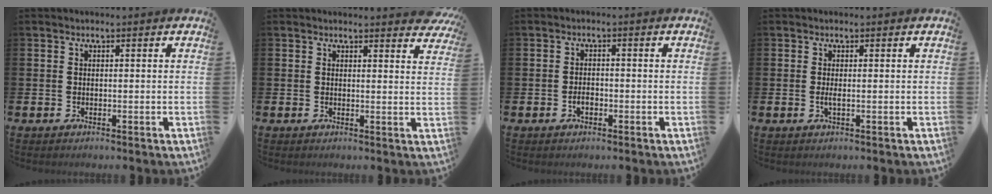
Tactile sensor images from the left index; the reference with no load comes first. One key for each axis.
{"total": 2.5, "fx": 2.5, "fy": 0.2, "fz": 0.1, "tx": 0.011, "ty": -0.019, "tz": 0.042}
{"total": 1.7, "fx": -0.7, "fy": 1.1, "fz": 1.2, "tx": -0.022, "ty": 0.003, "tz": -0.014}
{"total": 0.9, "fx": -0.1, "fy": 0.1, "fz": 0.8, "tx": -0.022, "ty": 0.002, "tz": -0.001}